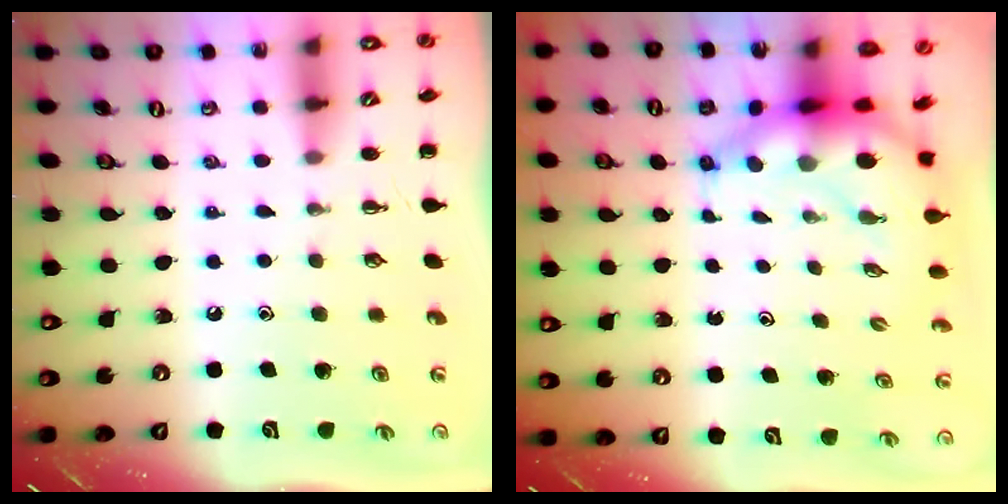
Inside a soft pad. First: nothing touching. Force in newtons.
{"total": 8.3, "press": 8.0, "slide": 2.1}